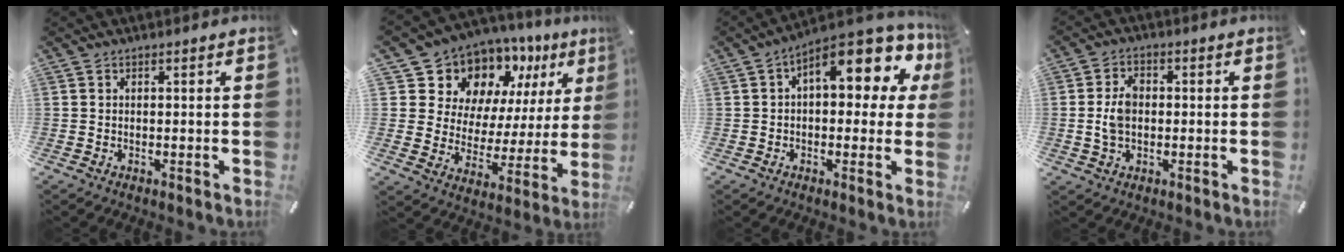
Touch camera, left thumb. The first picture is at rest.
{"total": 12.5, "force": [9.4, 7.9, 2.3], "torque": [-0.048, -0.097, 0.167]}
{"total": 13.7, "force": [6.0, 6.6, 10.5], "torque": [-0.133, -0.043, 0.097]}
{"total": 6.0, "force": [-0.3, 4.3, 4.2], "torque": [-0.091, 0.008, -0.007]}